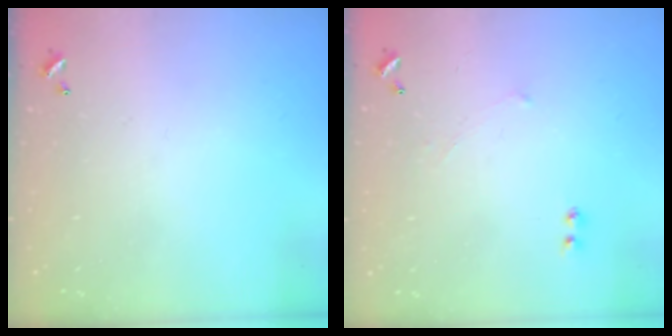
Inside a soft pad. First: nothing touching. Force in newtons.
{"total": 1.2, "press": 1.1, "slide": 0.5}